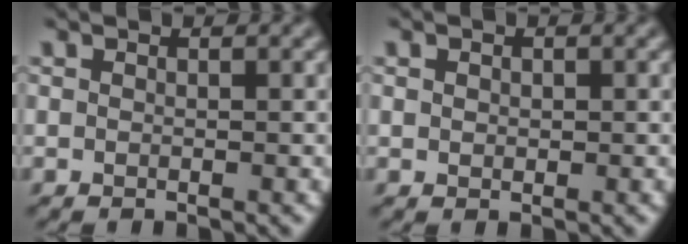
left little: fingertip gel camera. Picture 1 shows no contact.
{"total": 0.6, "force": [0.1, 0.5, 0.3], "torque": [-0.008, 0.001, 0.002]}